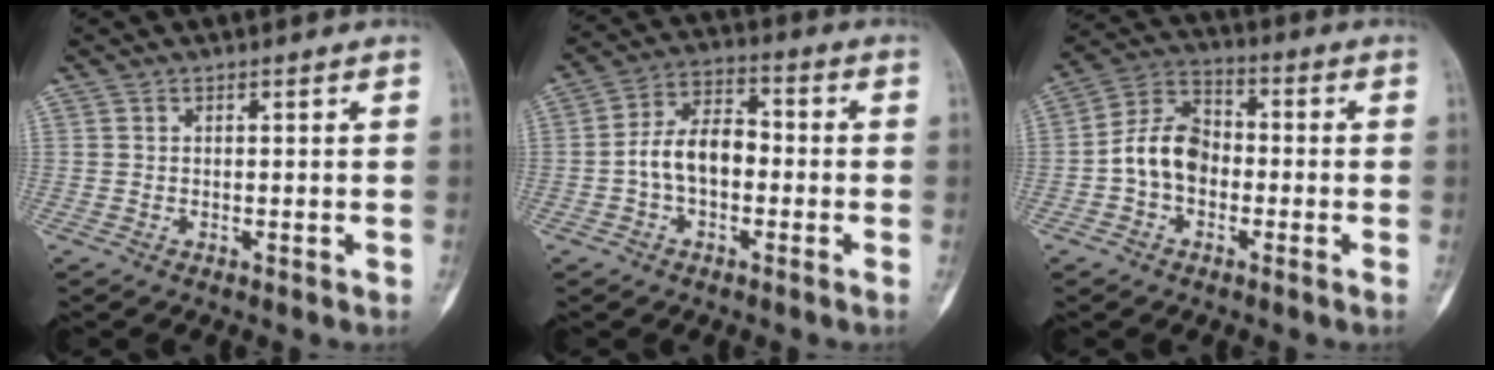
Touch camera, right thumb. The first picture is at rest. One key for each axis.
{"total": 9.4, "fx": -1.5, "fy": 5.5, "fz": 7.5, "tx": -0.128, "ty": 0.036, "tz": -0.038}
{"total": 9.5, "fx": -1.8, "fy": 6.6, "fz": 6.7, "tx": -0.114, "ty": 0.036, "tz": -0.047}